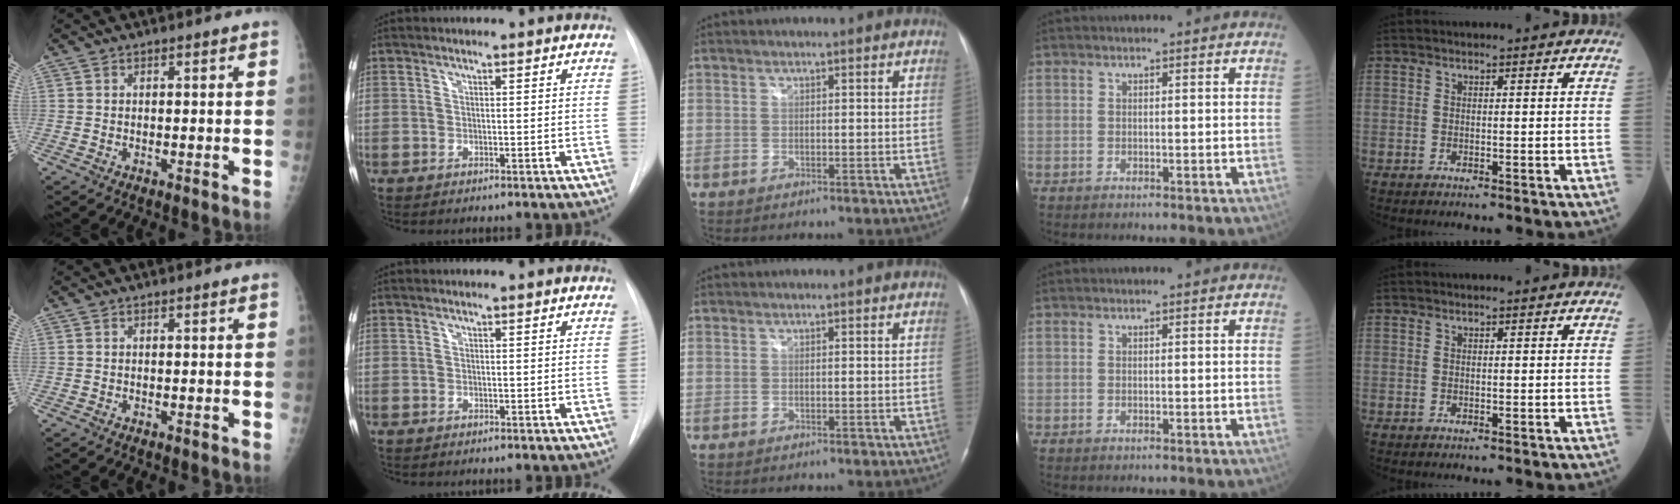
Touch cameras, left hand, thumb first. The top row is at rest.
{}